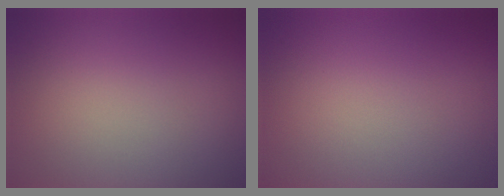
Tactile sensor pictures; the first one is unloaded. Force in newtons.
{"total": 0.0}